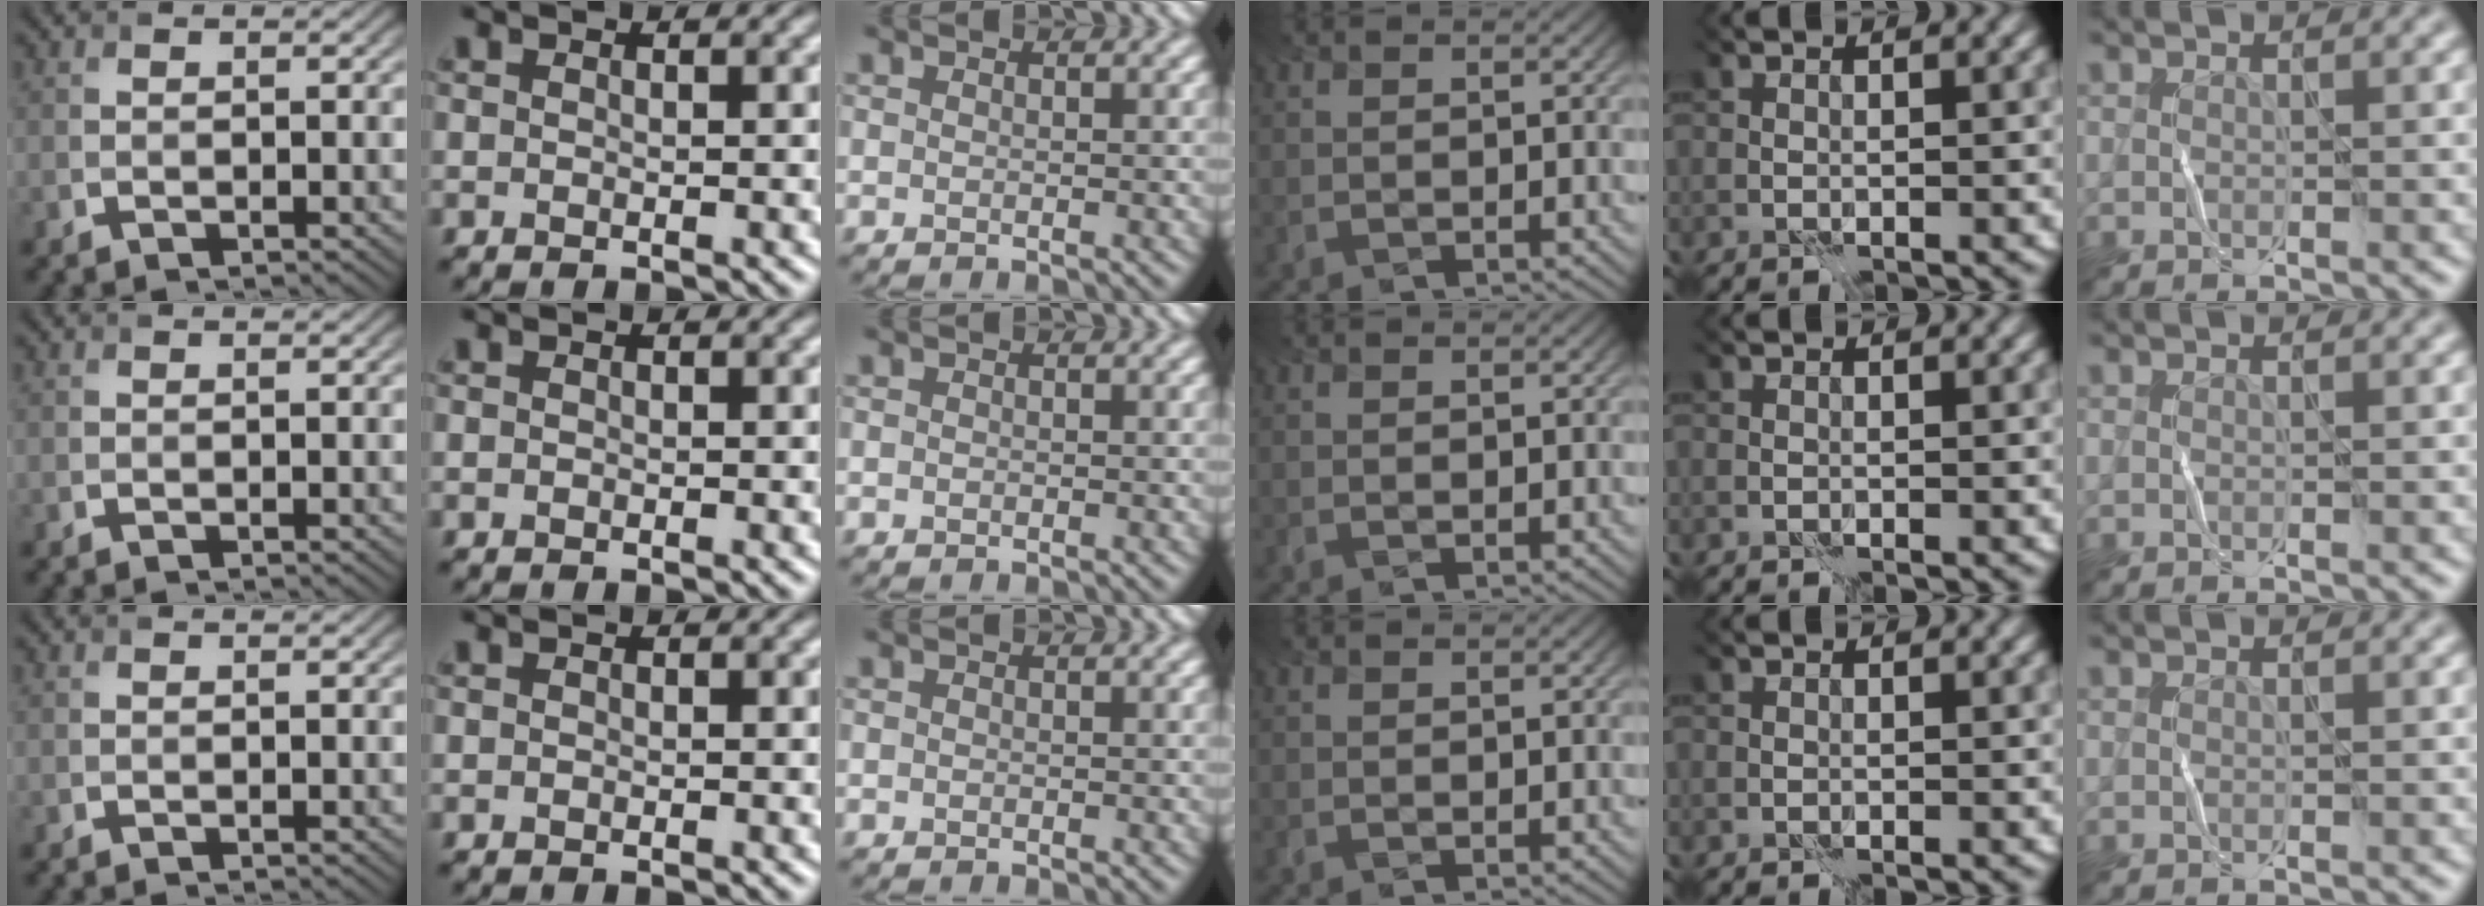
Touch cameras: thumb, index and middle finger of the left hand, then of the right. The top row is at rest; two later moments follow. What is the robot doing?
{"motion": "fold", "object": "bandana"}